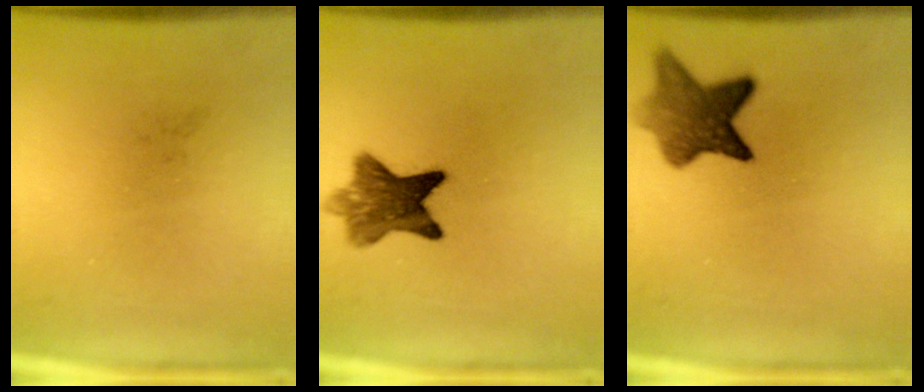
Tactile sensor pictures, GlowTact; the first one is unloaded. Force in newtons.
{"total": 7.9}
{"total": 7.5}